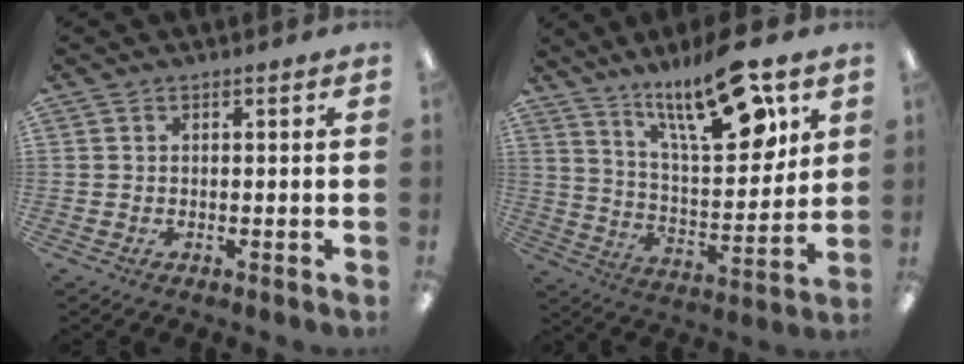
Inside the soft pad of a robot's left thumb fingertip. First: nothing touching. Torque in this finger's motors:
{"motor_torque": [0.16, 0.27, 1.22, -1.55, 0.17]}